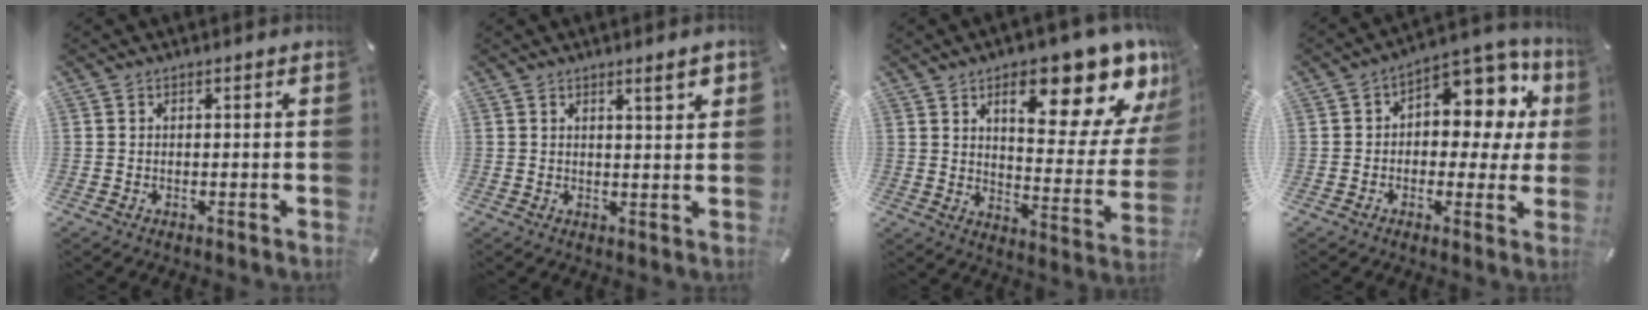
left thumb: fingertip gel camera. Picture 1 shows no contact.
{"total": 4.4, "force": [2.6, 0.7, 3.5], "torque": [-0.056, -0.010, 0.039]}
{"total": 20.5, "force": [12.0, 7.8, 14.7], "torque": [-0.189, -0.091, 0.186]}
{"total": 12.0, "force": [4.3, 7.6, 8.3], "torque": [-0.107, -0.040, 0.074]}